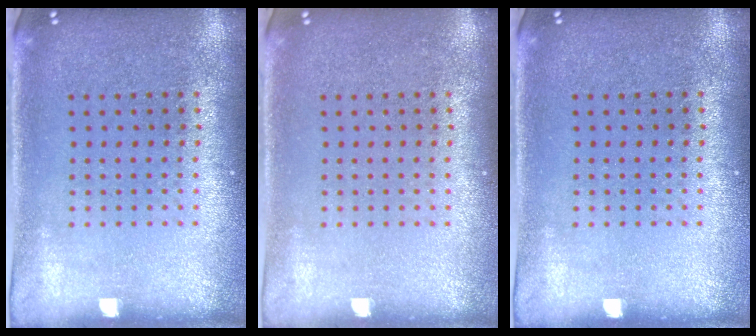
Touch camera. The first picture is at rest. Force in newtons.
{"total": 0.0}
{"total": 0.0}